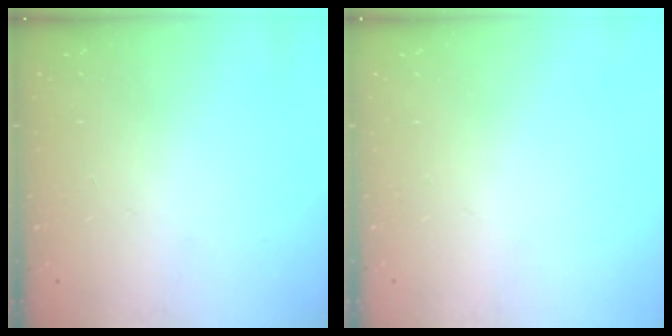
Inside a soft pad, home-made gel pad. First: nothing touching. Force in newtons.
{"total": 0.0}